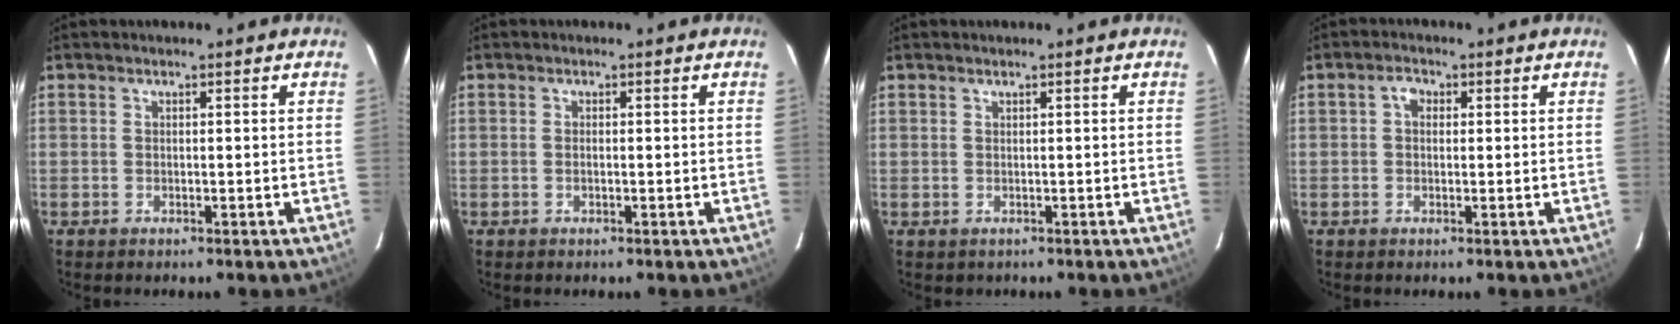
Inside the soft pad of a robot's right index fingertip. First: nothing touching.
{"total": 0.6, "force": [-0.1, 0.2, 0.6], "torque": [-0.012, 0.002, -0.003]}
{"total": 0.9, "force": [0.2, 0.9, 0.0], "torque": [0.005, 0.004, 0.006]}
{"total": 2.0, "force": [0.3, 1.6, 1.2], "torque": [-0.020, 0.010, 0.003]}